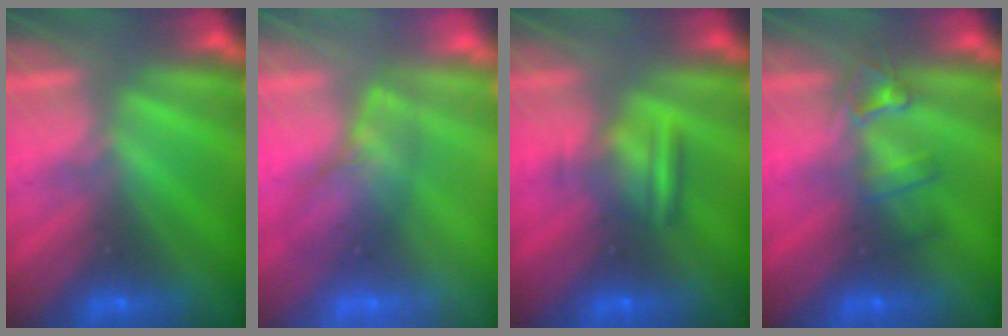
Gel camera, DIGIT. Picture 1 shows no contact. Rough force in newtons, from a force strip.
{"total": 2.5}
{"total": 9.3}
{"total": 2.4}